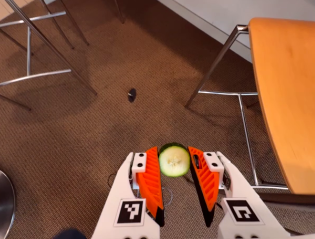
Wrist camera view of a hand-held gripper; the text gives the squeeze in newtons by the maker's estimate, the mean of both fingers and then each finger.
{"total": 8.0, "left": 7.5, "right": 8.4}